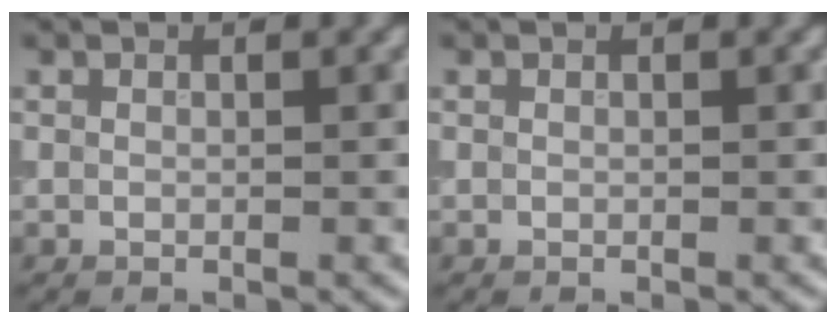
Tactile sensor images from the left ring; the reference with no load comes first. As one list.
[{"total": 0.0}]